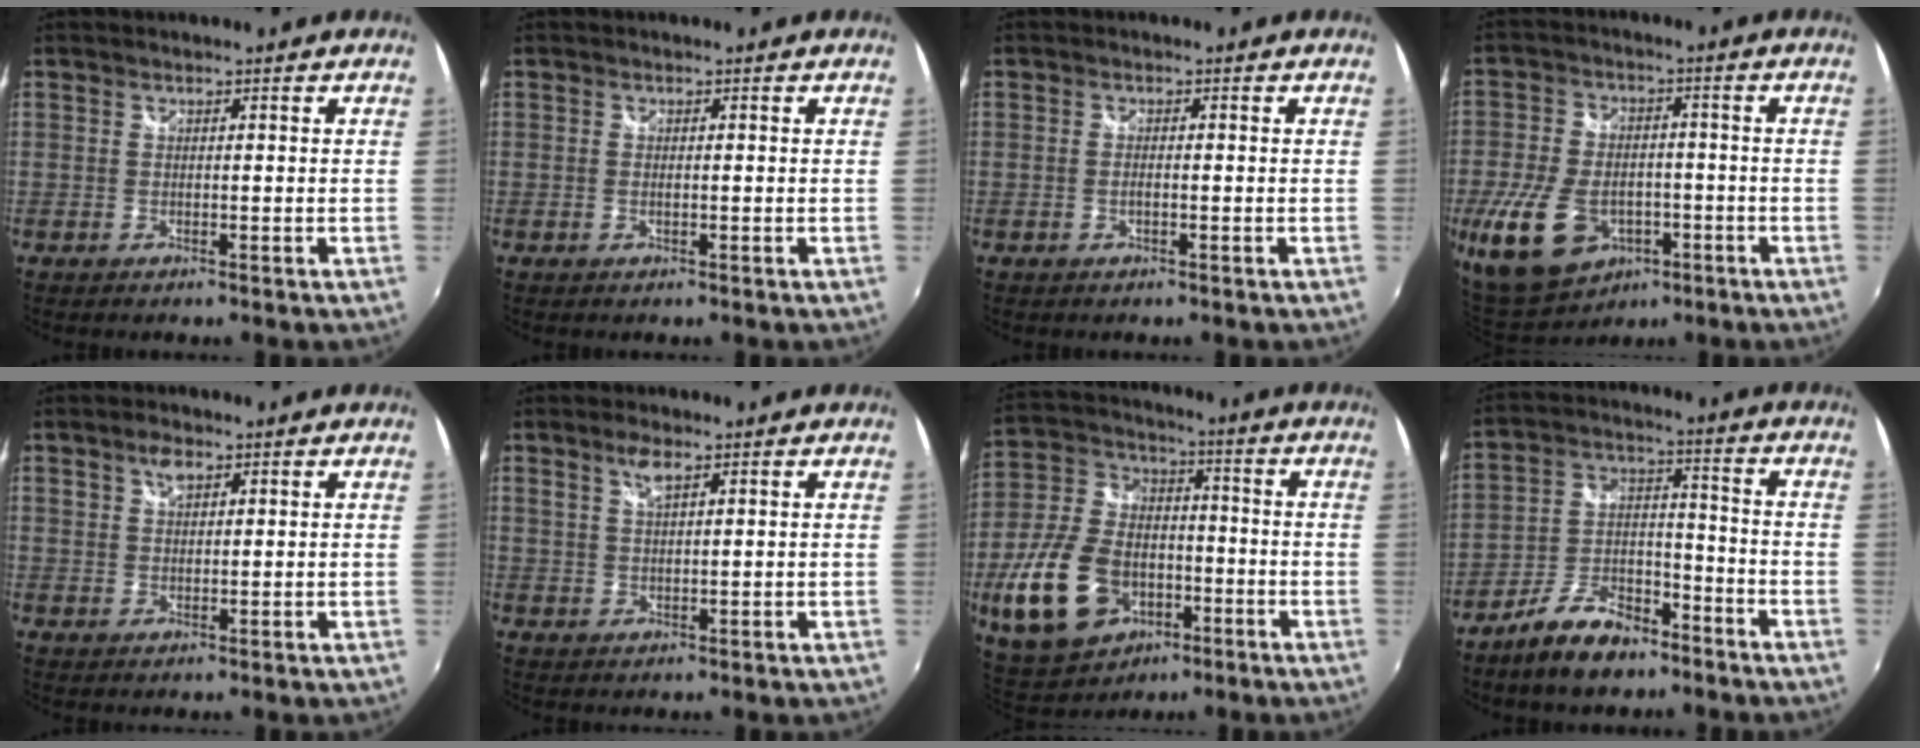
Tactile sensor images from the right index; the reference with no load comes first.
{"total": 0.8, "force": [0.0, 0.2, 0.8], "torque": [-0.017, 0.000, -0.003]}
{"total": 1.1, "force": [-0.4, 0.4, 1.0], "torque": [-0.021, -0.001, -0.008]}
{"total": 16.1, "force": [-6.5, 10.3, 10.5], "torque": [-0.247, -0.018, -0.098]}
{"total": 3.0, "force": [1.7, 1.7, 1.8], "torque": [-0.029, 0.006, 0.029]}
{"total": 3.0, "force": [1.8, 0.9, 2.2], "torque": [-0.040, 0.003, 0.033]}
{"total": 18.3, "force": [-6.5, 12.1, 12.1], "torque": [-0.286, 0.001, -0.098]}
{"total": 11.0, "force": [-7.9, 5.0, 5.7], "torque": [-0.117, 0.017, -0.138]}